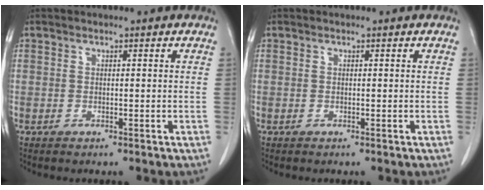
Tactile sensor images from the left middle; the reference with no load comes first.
{"total": 0.0}